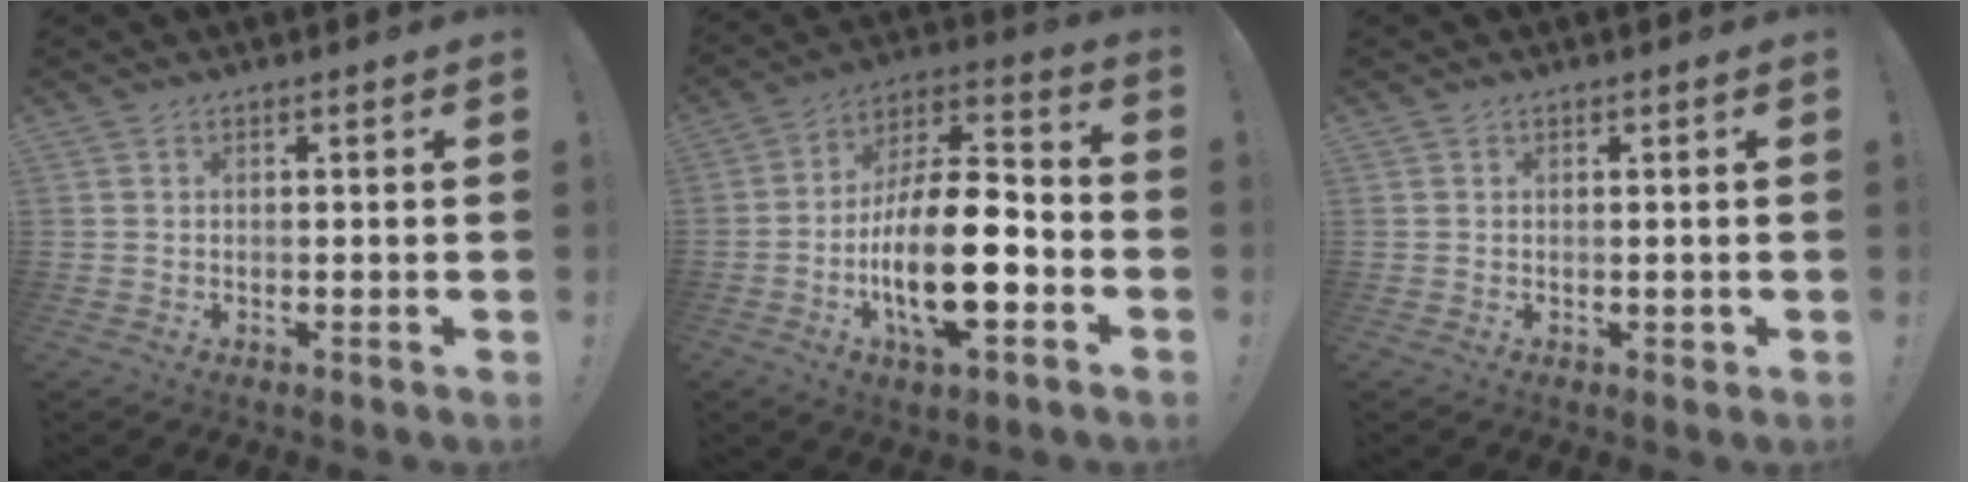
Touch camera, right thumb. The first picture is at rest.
{"total": 20.9, "force": [-6.6, 8.1, 18.1], "torque": [-0.334, 0.029, -0.105]}
{"total": 1.1, "force": [0.1, 0.9, 0.6], "torque": [-0.002, -0.001, 0.000]}